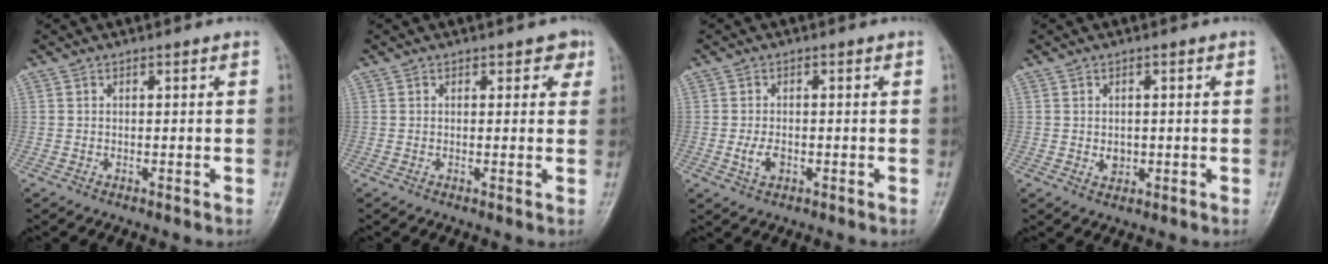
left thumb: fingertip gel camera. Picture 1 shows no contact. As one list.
[{"total": 2.4, "force": [1.2, 1.7, 1.3], "torque": [0.012, -0.001, 0.008]}, {"total": 3.4, "force": [-0.8, 2.2, 2.4], "torque": [-0.042, 0.001, -0.015]}, {"total": 2.3, "force": [-0.1, 1.9, 1.3], "torque": [-0.009, 0.000, 0.002]}]